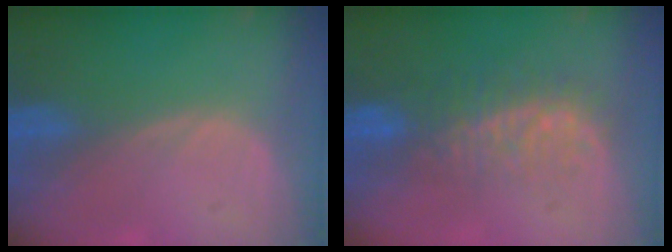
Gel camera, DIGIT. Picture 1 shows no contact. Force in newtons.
{"total": 7.6, "press": 7.3, "slide": 2.3}